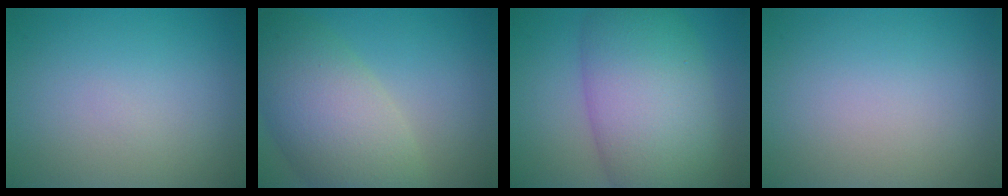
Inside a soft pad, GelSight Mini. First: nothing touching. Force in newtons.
{"total": 8.6, "press": 8.6, "slide": 0.4}
{"total": 11.1, "press": 11.1, "slide": 0.3}
{"total": 0.0}